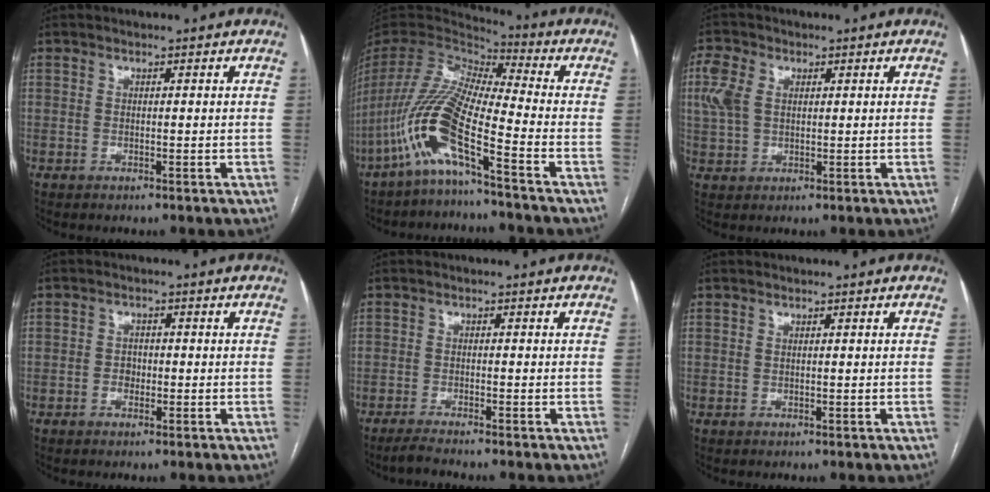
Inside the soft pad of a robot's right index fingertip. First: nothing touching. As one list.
[{"total": 13.3, "force": [-6.6, 0.6, 11.5], "torque": [-0.247, -0.007, -0.135]}, {"total": 5.5, "force": [1.9, 3.8, 3.5], "torque": [-0.117, 0.019, 0.036]}, {"total": 1.5, "force": [-0.4, 1.3, 0.7], "torque": [-0.010, 0.007, -0.006]}, {"total": 2.7, "force": [-2.5, -0.6, 0.9], "torque": [-0.024, -0.010, -0.048]}, {"total": 0.0}]